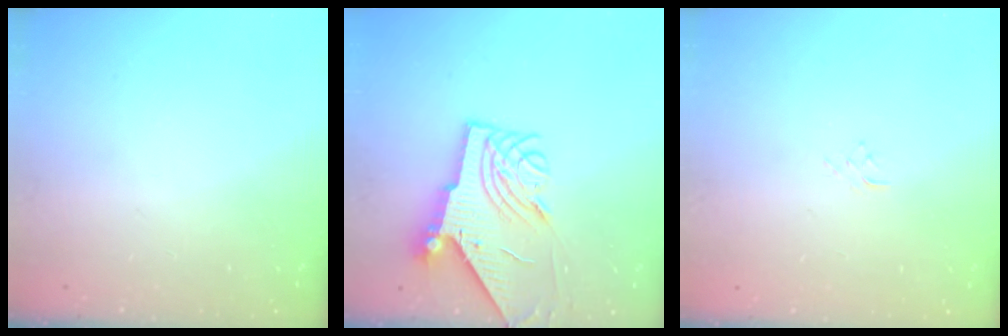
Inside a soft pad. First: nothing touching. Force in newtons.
{"total": 9.2, "press": 9.1, "slide": 1.3}
{"total": 3.7, "press": 3.7, "slide": 0.1}